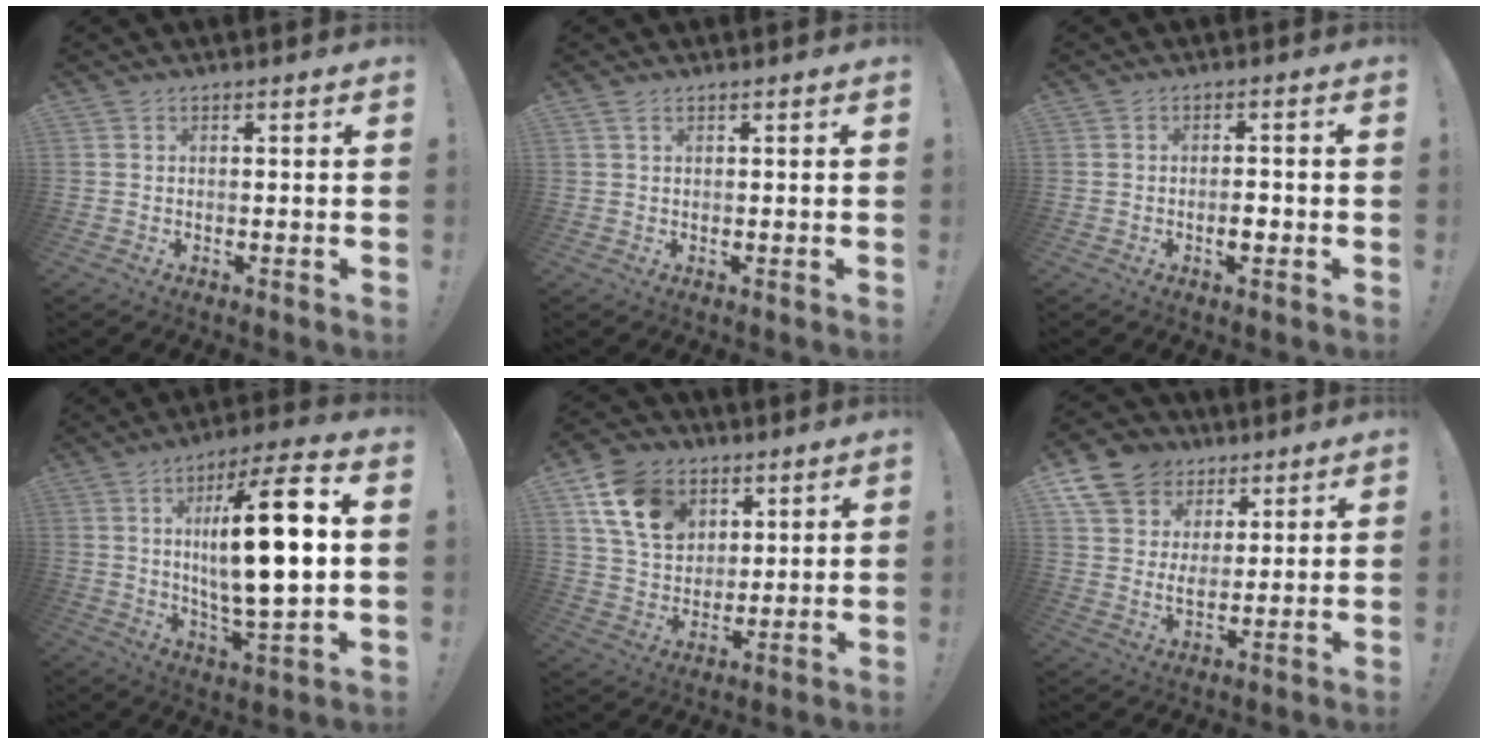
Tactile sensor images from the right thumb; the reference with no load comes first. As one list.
[{"total": 1.4, "force": [0.8, 0.5, 1.1], "torque": [-0.026, 0.004, 0.014]}, {"total": 2.8, "force": [-1.0, 1.5, 2.1], "torque": [-0.018, 0.003, -0.018]}, {"total": 21.0, "force": [2.9, 5.6, 20.0], "torque": [-0.327, -0.009, 0.031]}, {"total": 15.8, "force": [7.7, 11.4, 7.9], "torque": [-0.134, -0.026, 0.154]}, {"total": 11.5, "force": [6.5, 8.6, 3.9], "torque": [-0.067, -0.041, 0.132]}]